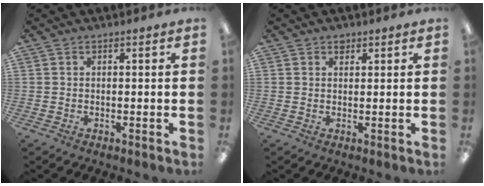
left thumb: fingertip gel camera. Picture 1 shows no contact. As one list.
[{"total": 1.4, "force": [1.1, 0.9, 0.4], "torque": [-0.001, -0.004, 0.019]}]